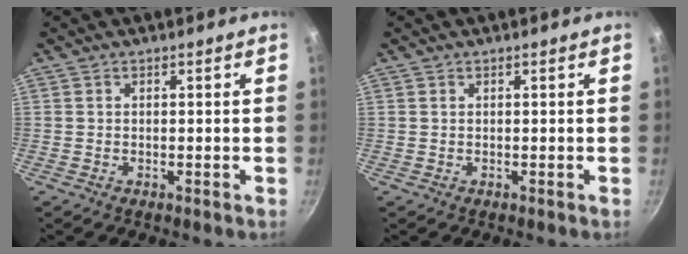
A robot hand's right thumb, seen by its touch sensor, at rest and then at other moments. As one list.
[{"total": 0.0}]